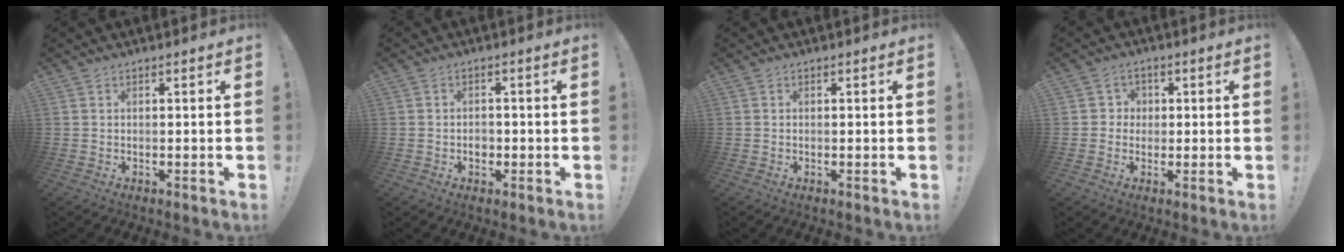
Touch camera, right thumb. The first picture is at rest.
{"total": 2.9, "force": [-1.2, 2.2, 1.5], "torque": [-0.013, 0.001, -0.025]}
{"total": 0.0}
{"total": 3.4, "force": [-0.2, 3.3, 0.6], "torque": [-0.011, 0.008, -0.005]}